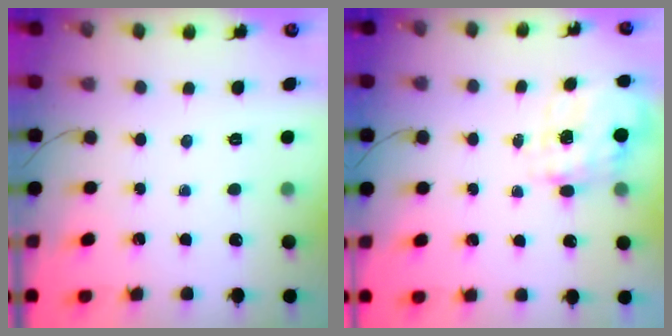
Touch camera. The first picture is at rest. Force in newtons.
{"total": 3.6, "press": 3.5, "slide": 1.0}